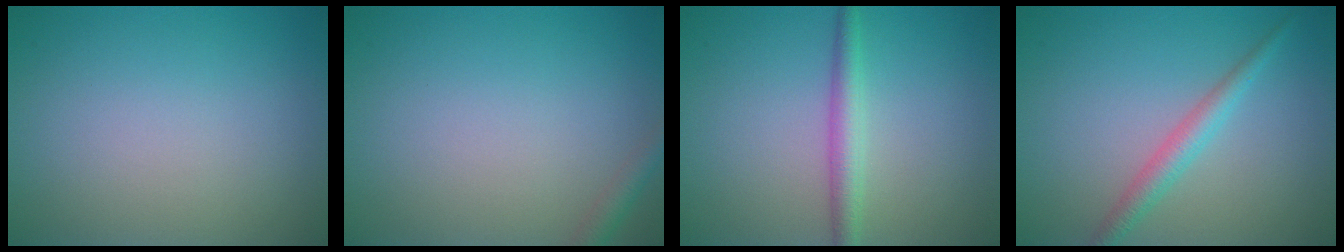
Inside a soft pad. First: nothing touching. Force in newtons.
{"total": 1.4, "press": 1.3, "slide": 0.1}
{"total": 2.5, "press": 2.5, "slide": 0.0}
{"total": 2.3, "press": 2.3, "slide": 0.1}